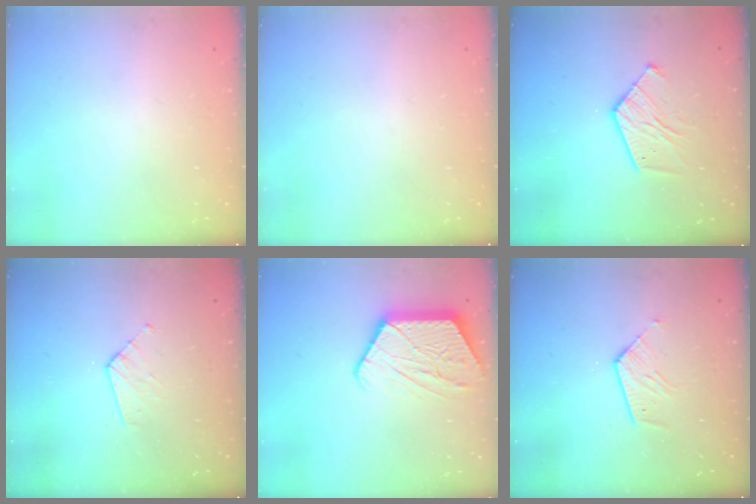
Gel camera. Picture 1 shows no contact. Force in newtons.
{"total": 0.0}
{"total": 9.9, "press": 9.9, "slide": 0.8}
{"total": 3.8, "press": 3.8, "slide": 0.3}
{"total": 13.8, "press": 13.8, "slide": 1.0}
{"total": 7.2, "press": 7.2, "slide": 0.3}